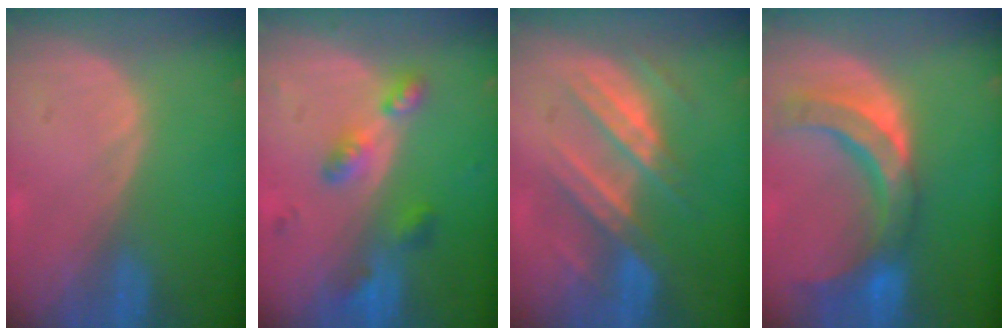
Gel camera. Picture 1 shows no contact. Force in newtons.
{"total": 5.2, "press": 5.1, "slide": 0.7}
{"total": 7.5, "press": 7.5, "slide": 0.5}
{"total": 10.3, "press": 9.3, "slide": 4.4}